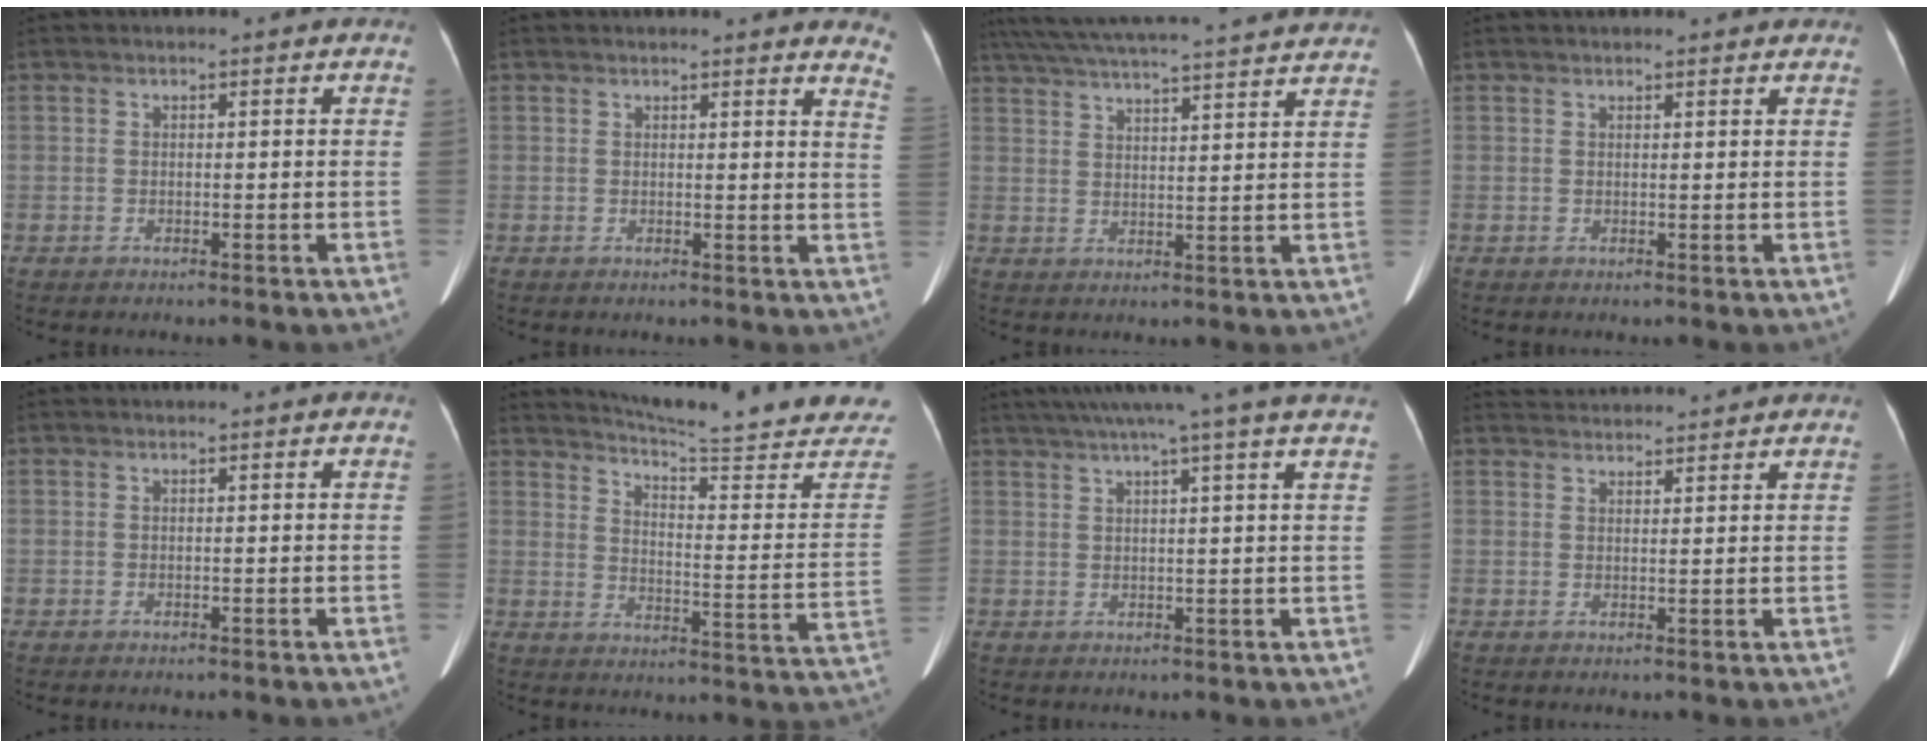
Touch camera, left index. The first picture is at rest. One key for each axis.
{"total": 7.8, "fx": 7.6, "fy": 0.4, "fz": 1.8, "tx": -0.001, "ty": -0.043, "tz": 0.048}
{"total": 23.0, "fx": 21.0, "fy": 0.9, "fz": 9.4, "tx": -0.166, "ty": 0.016, "tz": 0.283}
{"total": 5.6, "fx": 5.1, "fy": 1.5, "fz": 2.0, "tx": -0.020, "ty": 0.034, "tz": 0.059}
{"total": 0.0}
{"total": 23.0, "fx": 21.4, "fy": 0.0, "fz": 8.4, "tx": -0.121, "ty": -0.103, "tz": 0.260}
{"total": 12.1, "fx": 9.6, "fy": -2.2, "fz": 7.1, "tx": -0.117, "ty": 0.006, "tz": 0.120}
{"total": 6.9, "fx": 6.8, "fy": 0.6, "fz": 1.3, "tx": -0.024, "ty": 0.030, "tz": 0.096}